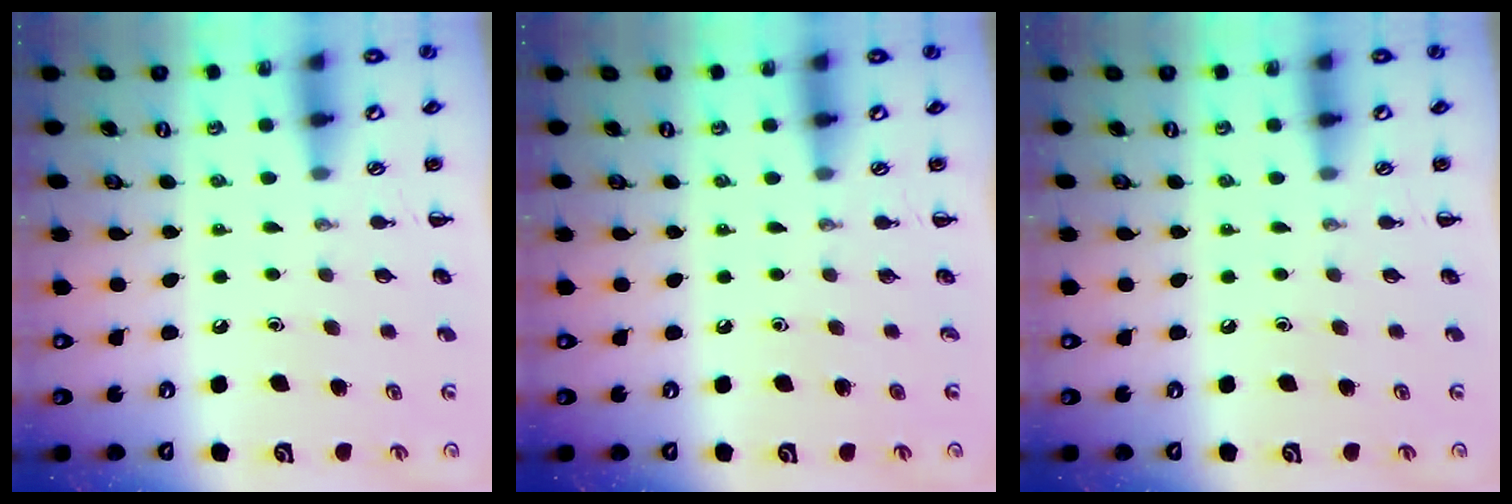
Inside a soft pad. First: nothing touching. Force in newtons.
{"total": 0.0}
{"total": 0.0}